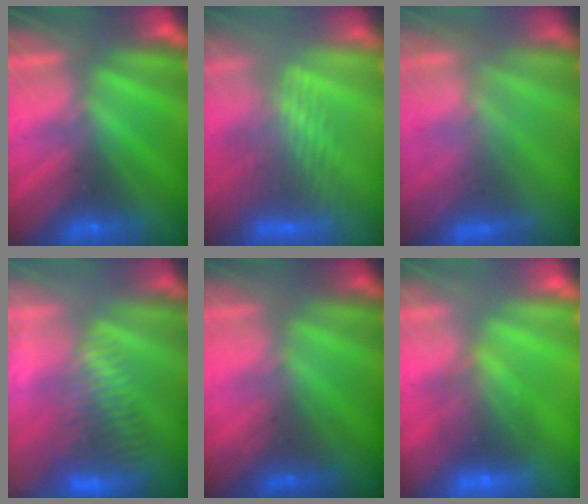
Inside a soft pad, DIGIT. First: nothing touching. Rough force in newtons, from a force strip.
{"total": 6.8}
{"total": 3.7}
{"total": 4.7}
{"total": 1.8}
{"total": 5.7}